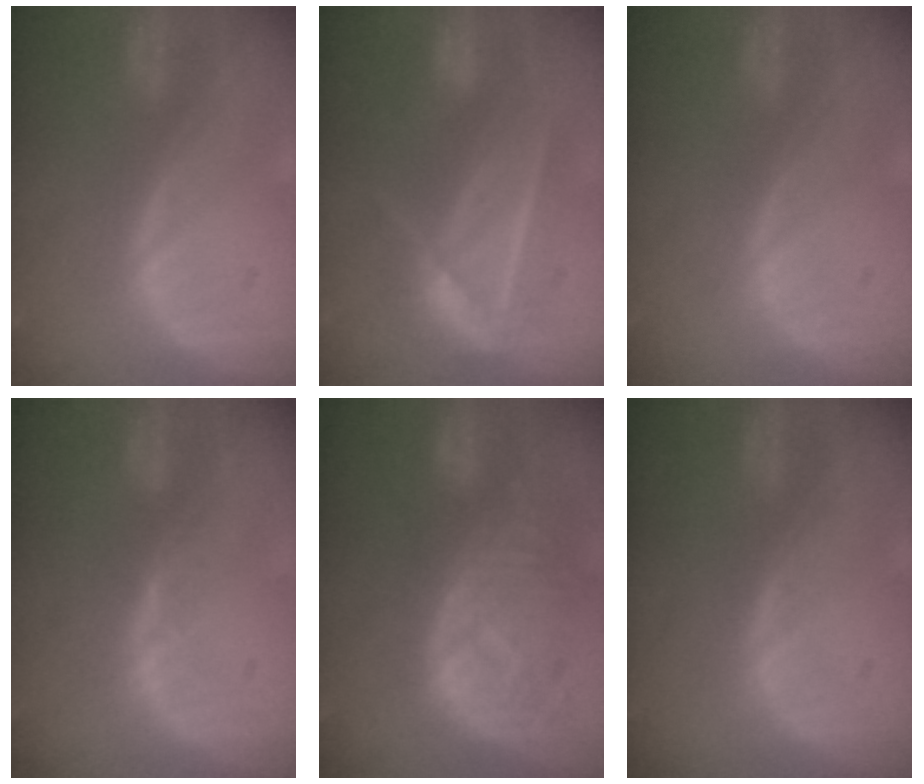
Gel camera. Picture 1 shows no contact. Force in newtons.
{"total": 7.1, "press": 6.8, "slide": 2.2}
{"total": 0.0}
{"total": 2.4, "press": 1.8, "slide": 1.5}
{"total": 11.0, "press": 9.8, "slide": 5.0}
{"total": 0.5, "press": 0.5, "slide": 0.0}